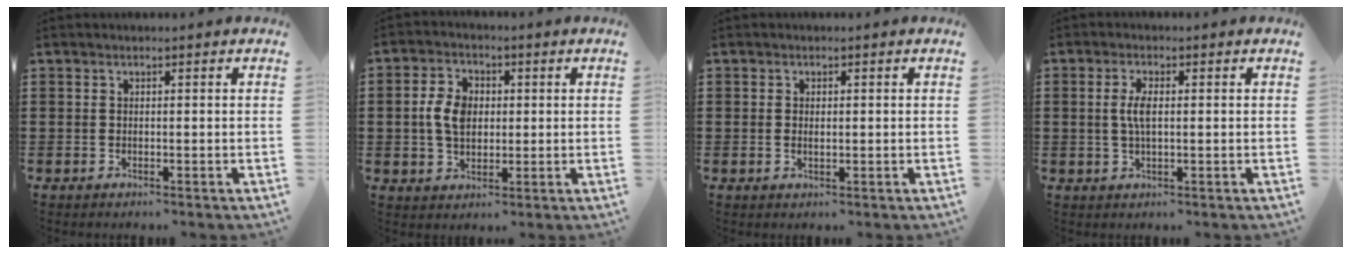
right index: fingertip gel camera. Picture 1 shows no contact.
{"total": 5.9, "force": [0.2, 4.1, 4.1], "torque": [-0.102, 0.010, -0.002]}
{"total": 1.2, "force": [0.0, 0.5, 1.1], "torque": [-0.022, 0.004, -0.001]}
{"total": 3.6, "force": [0.3, 1.2, 3.4], "torque": [-0.075, 0.001, 0.001]}